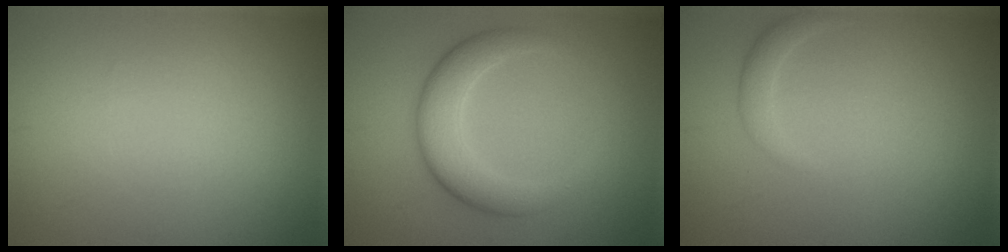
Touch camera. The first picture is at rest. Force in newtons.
{"total": 4.8, "press": 4.8, "slide": 0.3}
{"total": 1.3, "press": 1.3, "slide": 0.0}